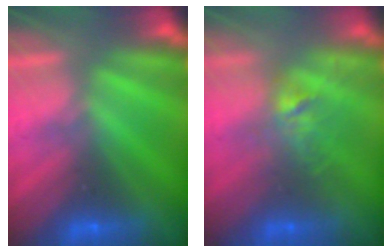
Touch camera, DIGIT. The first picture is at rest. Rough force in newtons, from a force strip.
{"total": 2.9}